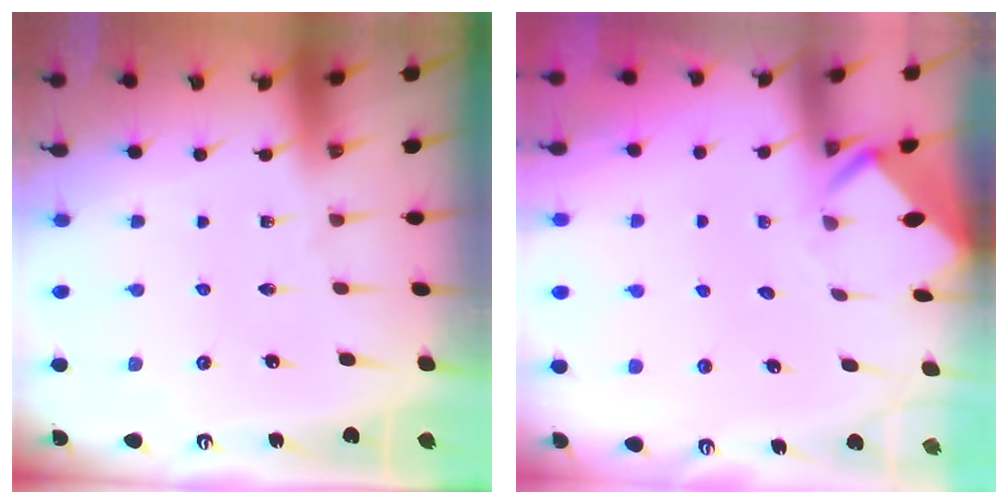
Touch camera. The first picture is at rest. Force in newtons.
{"total": 3.5, "press": 3.5, "slide": 0.2}